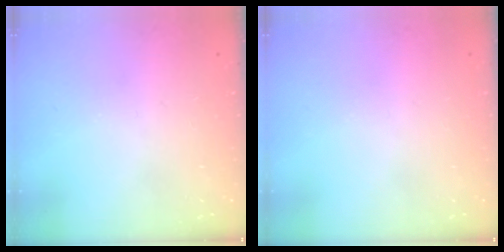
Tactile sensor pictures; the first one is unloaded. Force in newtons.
{"total": 0.0}